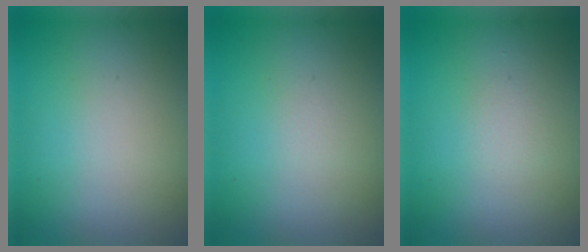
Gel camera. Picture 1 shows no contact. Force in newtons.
{"total": 0.0}
{"total": 0.6, "press": 0.6, "slide": 0.1}